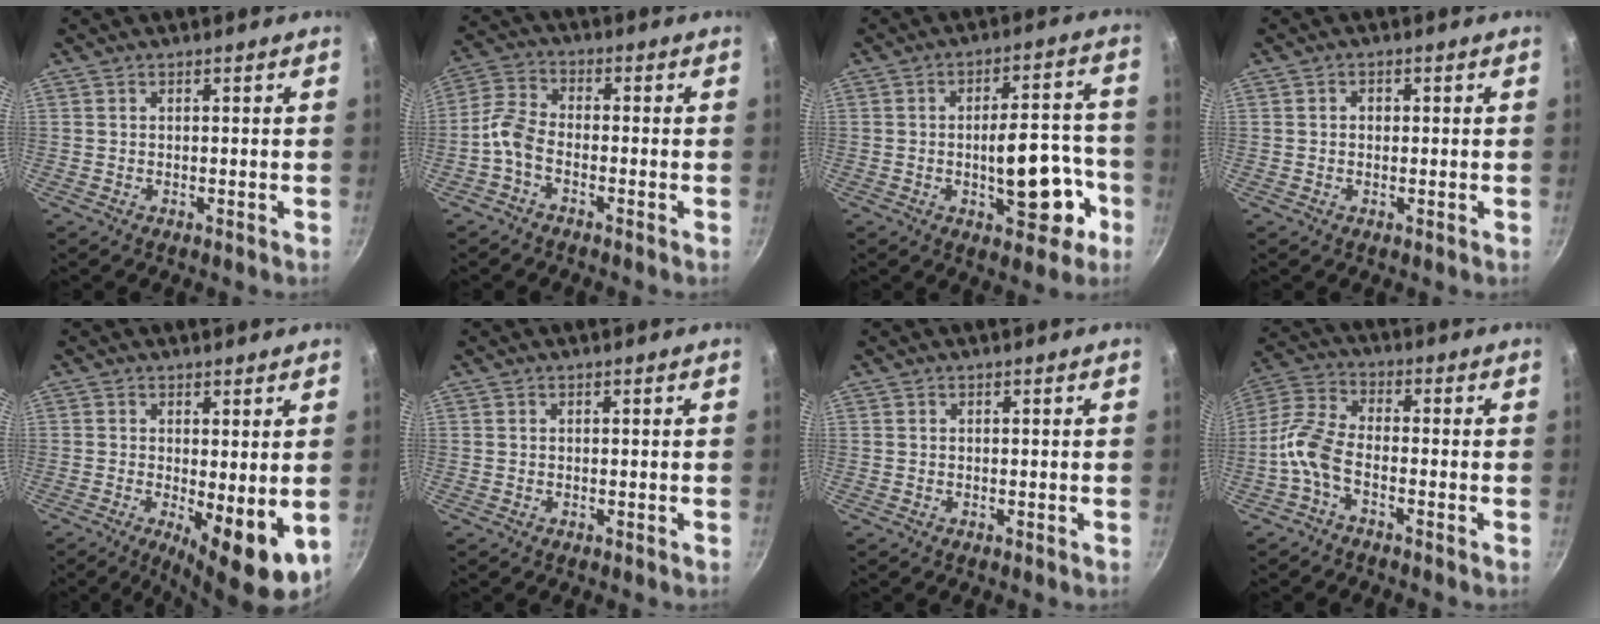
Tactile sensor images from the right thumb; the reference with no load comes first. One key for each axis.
{"total": 5.8, "fx": -2.8, "fy": 3.1, "fz": 3.9, "tx": -0.088, "ty": 0.033, "tz": -0.072}
{"total": 13.5, "fx": -4.4, "fy": 6.1, "fz": 11.2, "tx": -0.114, "ty": 0.041, "tz": -0.053}
{"total": 1.4, "fx": 0.0, "fy": 1.2, "fz": 0.7, "tx": -0.008, "ty": 0.003, "tz": -0.001}
{"total": 9.2, "fx": -1.1, "fy": 3.1, "fz": 8.6, "tx": -0.110, "ty": -0.012, "tz": -0.004}
{"total": 0.0}
{"total": 0.0}
{"total": 7.9, "fx": -3.5, "fy": 3.8, "fz": 5.9, "tx": -0.134, "ty": 0.034, "tz": -0.087}